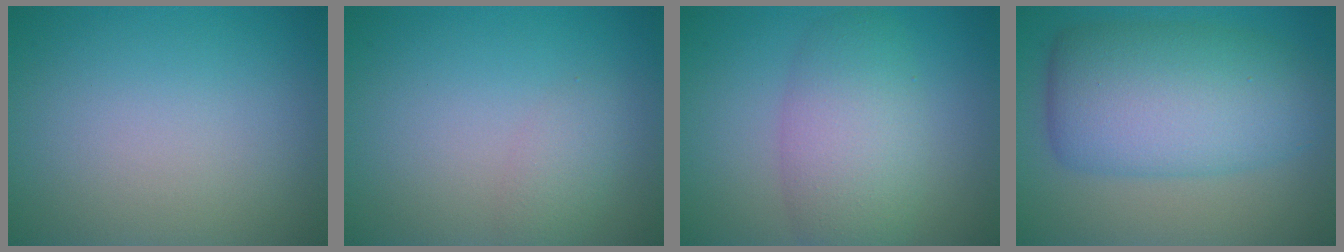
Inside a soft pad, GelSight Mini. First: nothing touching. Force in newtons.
{"total": 1.5, "press": 1.5, "slide": 0.0}
{"total": 5.5, "press": 5.5, "slide": 0.1}
{"total": 9.2, "press": 9.2, "slide": 0.3}